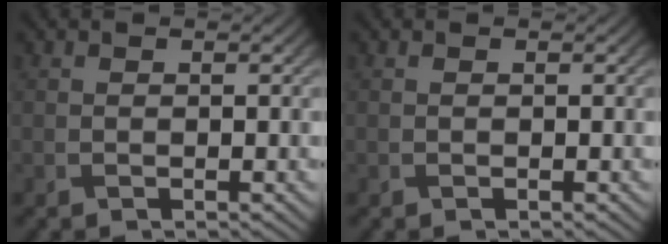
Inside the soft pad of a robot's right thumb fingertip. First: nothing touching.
{"total": 0.0}